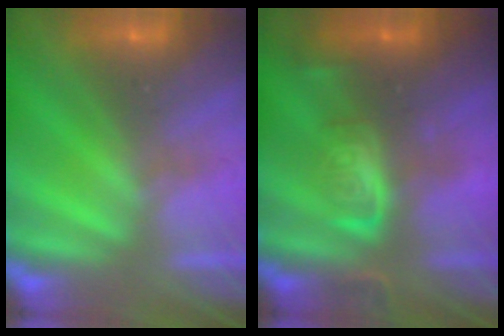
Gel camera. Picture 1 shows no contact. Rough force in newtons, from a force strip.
{"total": 2.4}